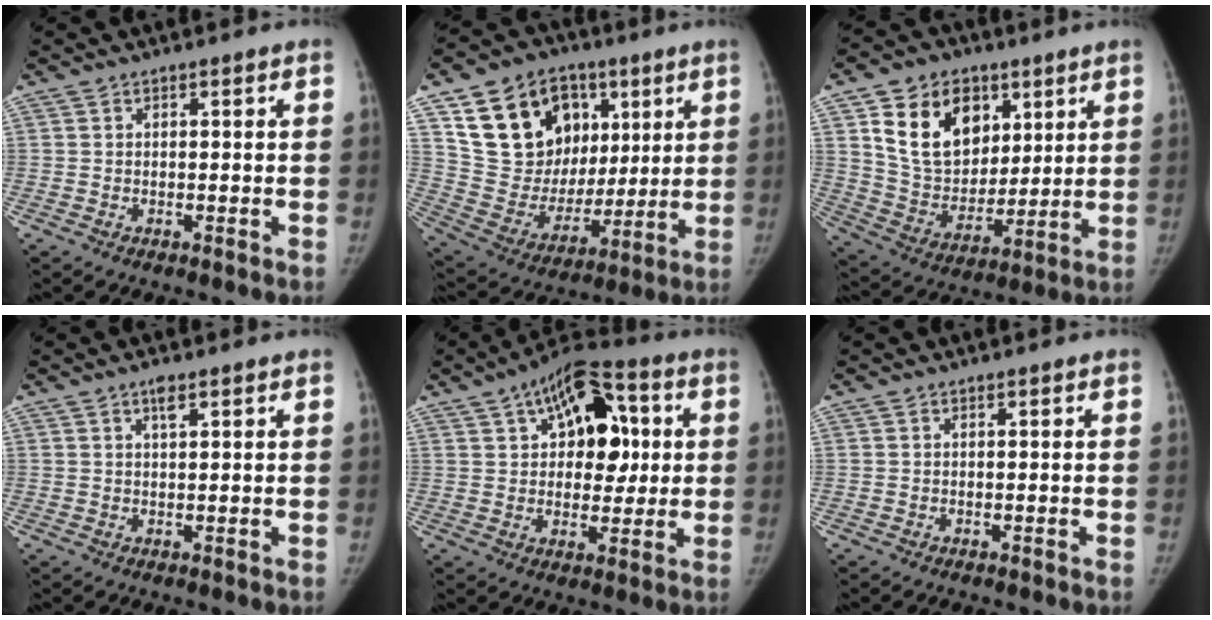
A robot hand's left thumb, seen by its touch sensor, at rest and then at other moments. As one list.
[{"total": 22.9, "force": [9.6, 17.0, 12.0], "torque": [-0.172, -0.006, 0.182]}, {"total": 18.3, "force": [7.9, 13.3, 9.8], "torque": [-0.132, -0.030, 0.151]}, {"total": 2.0, "force": [1.2, 0.6, 1.5], "torque": [-0.025, -0.002, 0.021]}, {"total": 16.6, "force": [4.6, 9.6, 12.8], "torque": [-0.137, 0.014, 0.065]}, {"total": 0.0}]